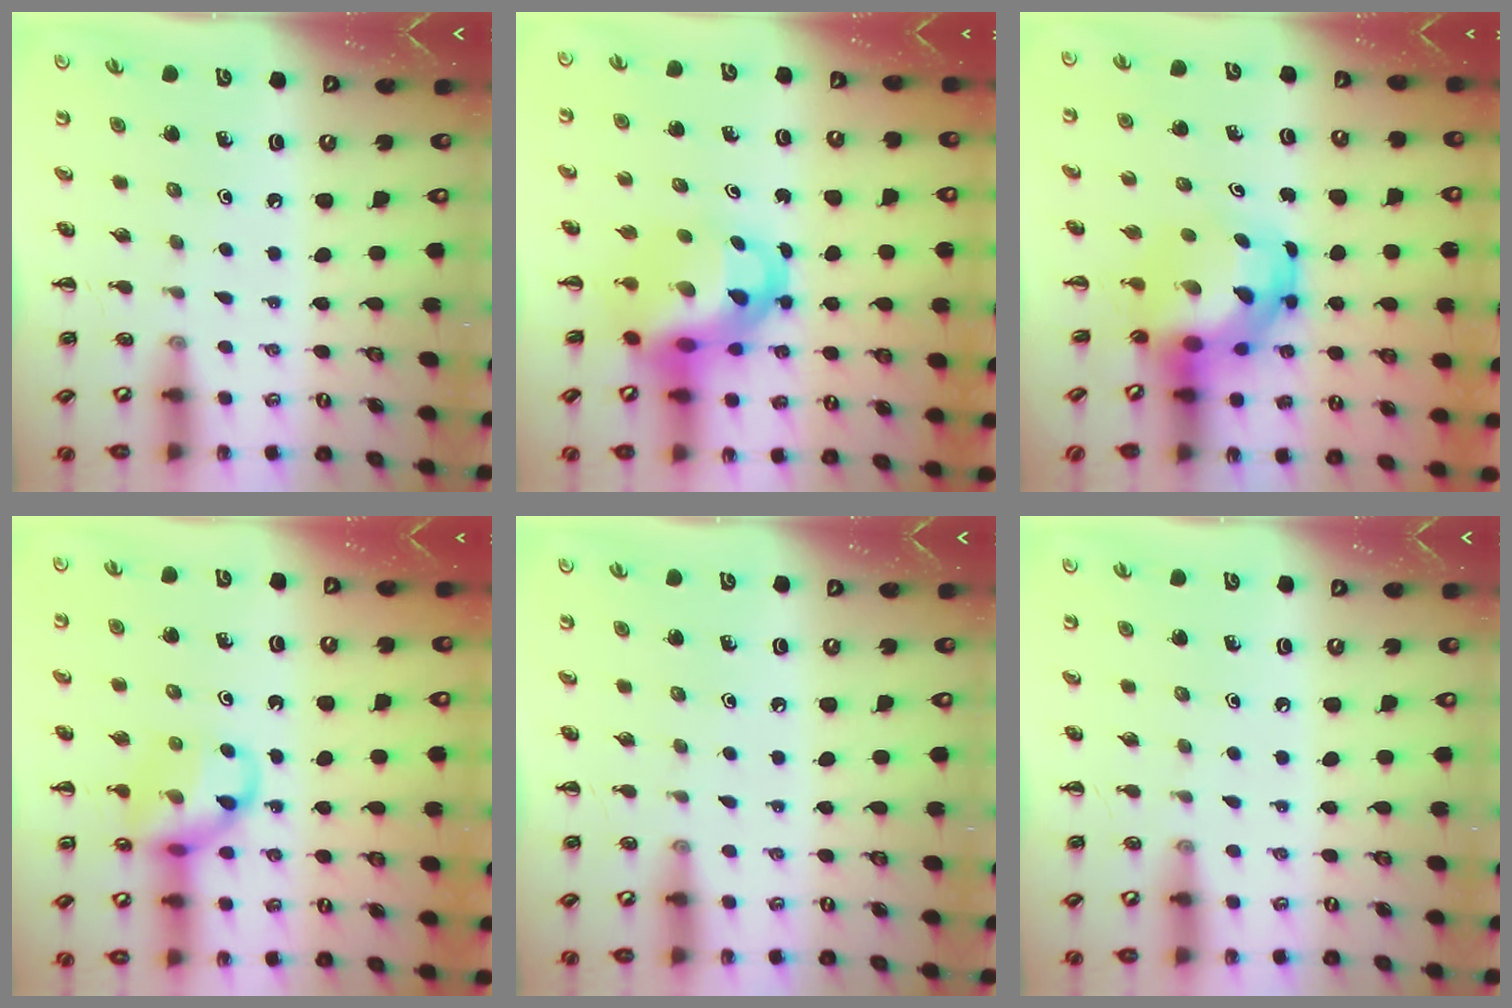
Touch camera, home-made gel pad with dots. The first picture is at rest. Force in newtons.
{"total": 12.4, "press": 11.9, "slide": 3.2}
{"total": 6.6, "press": 6.3, "slide": 2.0}
{"total": 12.1, "press": 11.9, "slide": 1.7}
{"total": 0.0}
{"total": 0.0}